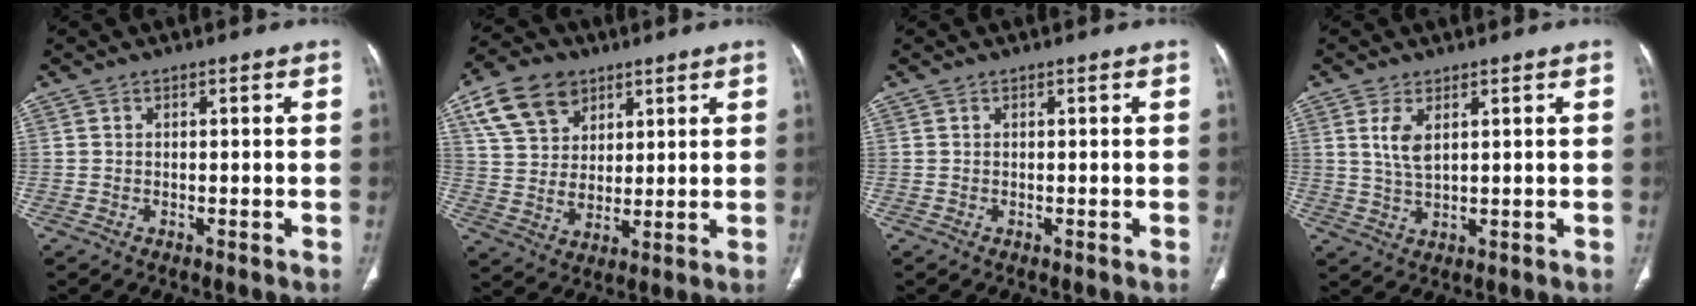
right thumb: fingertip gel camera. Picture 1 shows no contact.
{"total": 13.4, "force": [6.6, 9.5, 6.7], "torque": [-0.106, -0.014, 0.129]}
{"total": 0.0}
{"total": 4.7, "force": [1.8, 2.1, 3.8], "torque": [-0.077, -0.010, 0.044]}